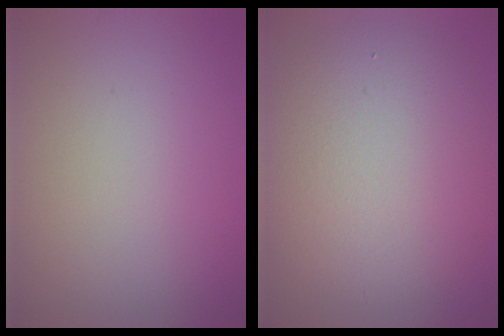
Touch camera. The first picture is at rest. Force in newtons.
{"total": 9.0, "press": 9.0, "slide": 1.0}